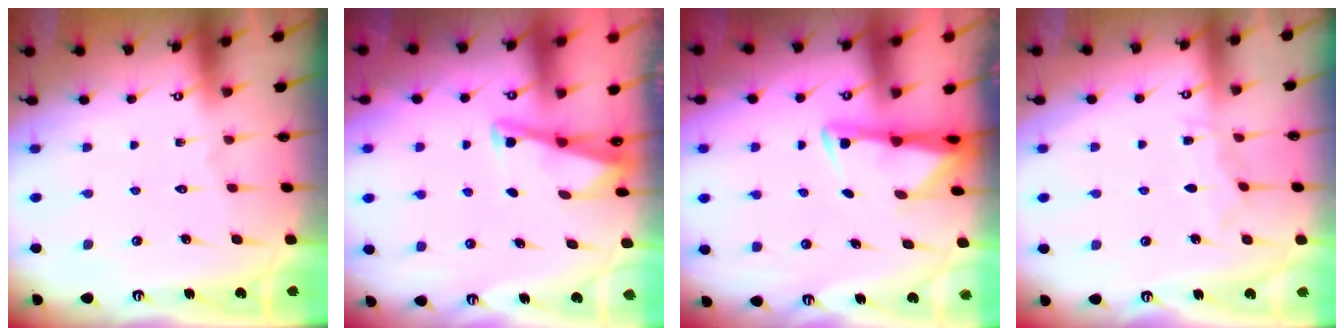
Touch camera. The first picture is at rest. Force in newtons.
{"total": 2.8, "press": 2.8, "slide": 0.3}
{"total": 3.0, "press": 2.9, "slide": 0.5}
{"total": 4.9, "press": 4.9, "slide": 0.3}